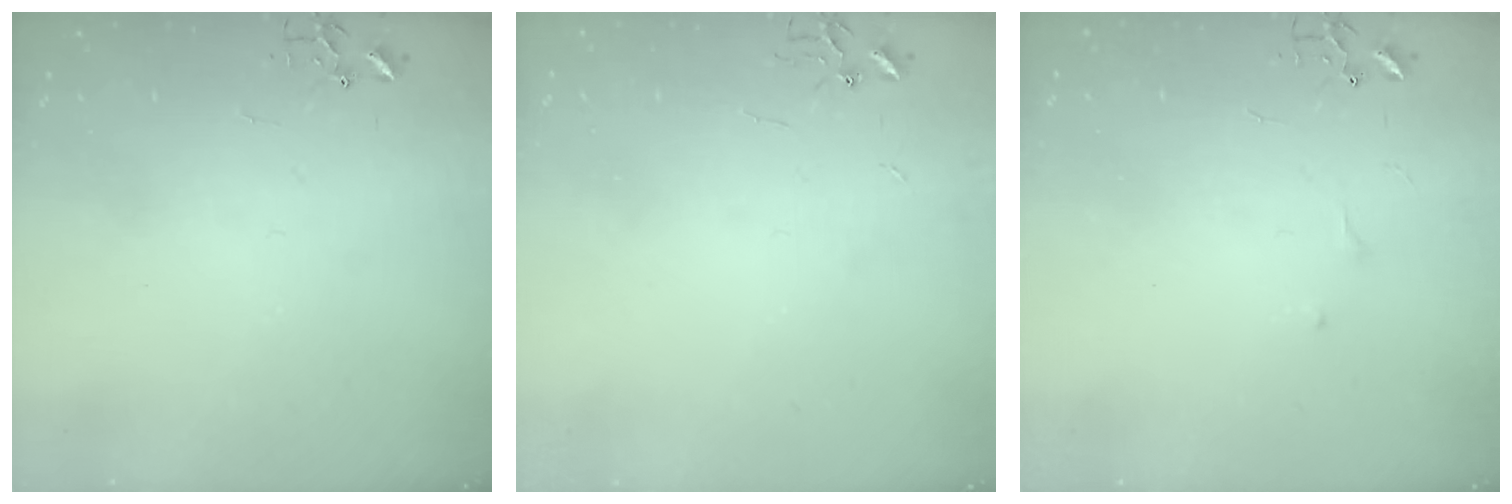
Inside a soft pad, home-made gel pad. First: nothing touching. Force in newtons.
{"total": 2.2, "press": 2.2, "slide": 0.3}
{"total": 4.7, "press": 4.7, "slide": 0.7}